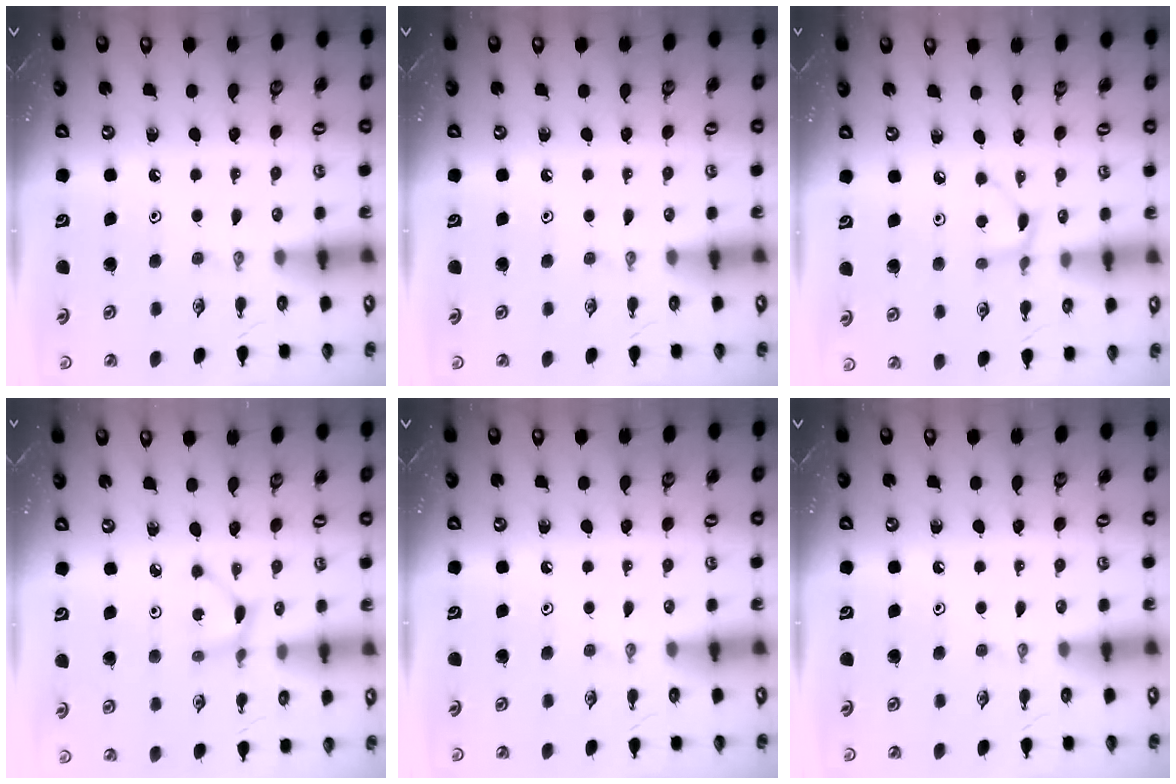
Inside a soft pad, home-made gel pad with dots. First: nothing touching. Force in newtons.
{"total": 0.0}
{"total": 5.6, "press": 5.5, "slide": 0.7}
{"total": 2.4, "press": 2.4, "slide": 0.3}
{"total": 0.0}
{"total": 0.0}